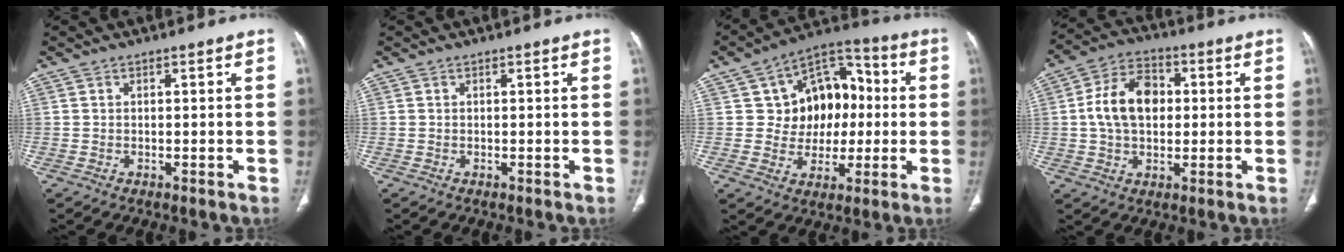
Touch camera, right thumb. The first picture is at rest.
{"total": 0.0}
{"total": 15.0, "force": [1.6, 11.6, 9.4], "torque": [-0.076, 0.027, 0.027]}
{"total": 12.0, "force": [1.0, 8.3, 8.6], "torque": [-0.139, 0.017, 0.013]}